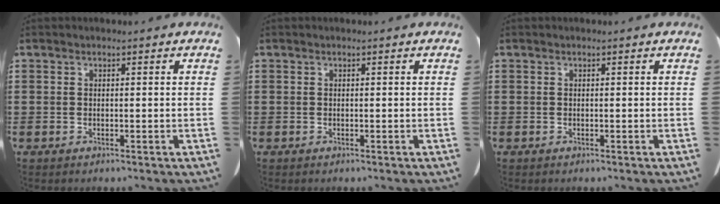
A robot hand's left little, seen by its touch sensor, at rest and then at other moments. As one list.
[{"total": 0.0}, {"total": 0.0}]